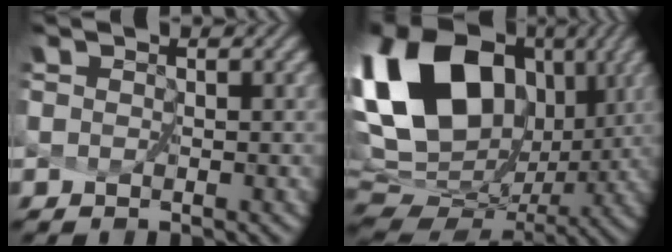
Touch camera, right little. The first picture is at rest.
{"total": 18.7, "force": [6.0, 13.0, 12.0], "torque": [-0.260, 0.015, 0.123]}